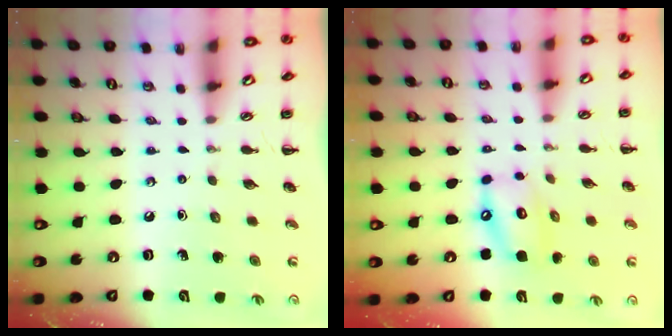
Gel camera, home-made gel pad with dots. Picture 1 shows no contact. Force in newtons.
{"total": 10.9, "press": 10.7, "slide": 2.0}